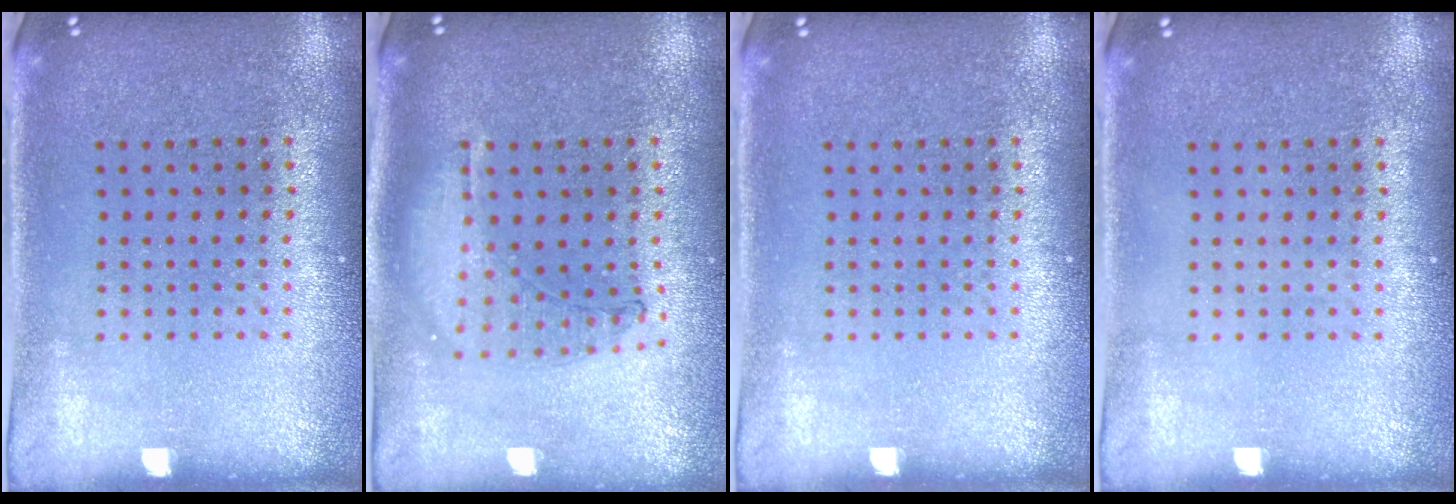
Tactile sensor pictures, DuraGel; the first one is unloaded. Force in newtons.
{"total": 0.9, "press": 0.9, "slide": 0.3}
{"total": 0.0}
{"total": 0.0}